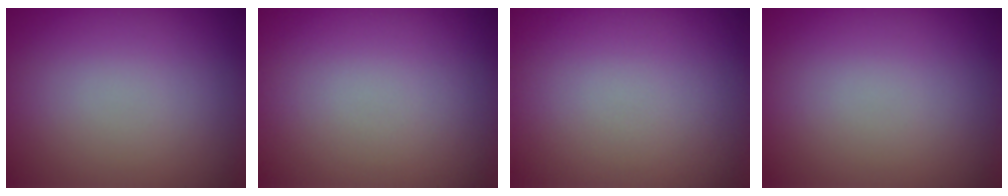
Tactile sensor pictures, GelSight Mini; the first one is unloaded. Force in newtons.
{"total": 0.0}
{"total": 0.0}
{"total": 0.0}